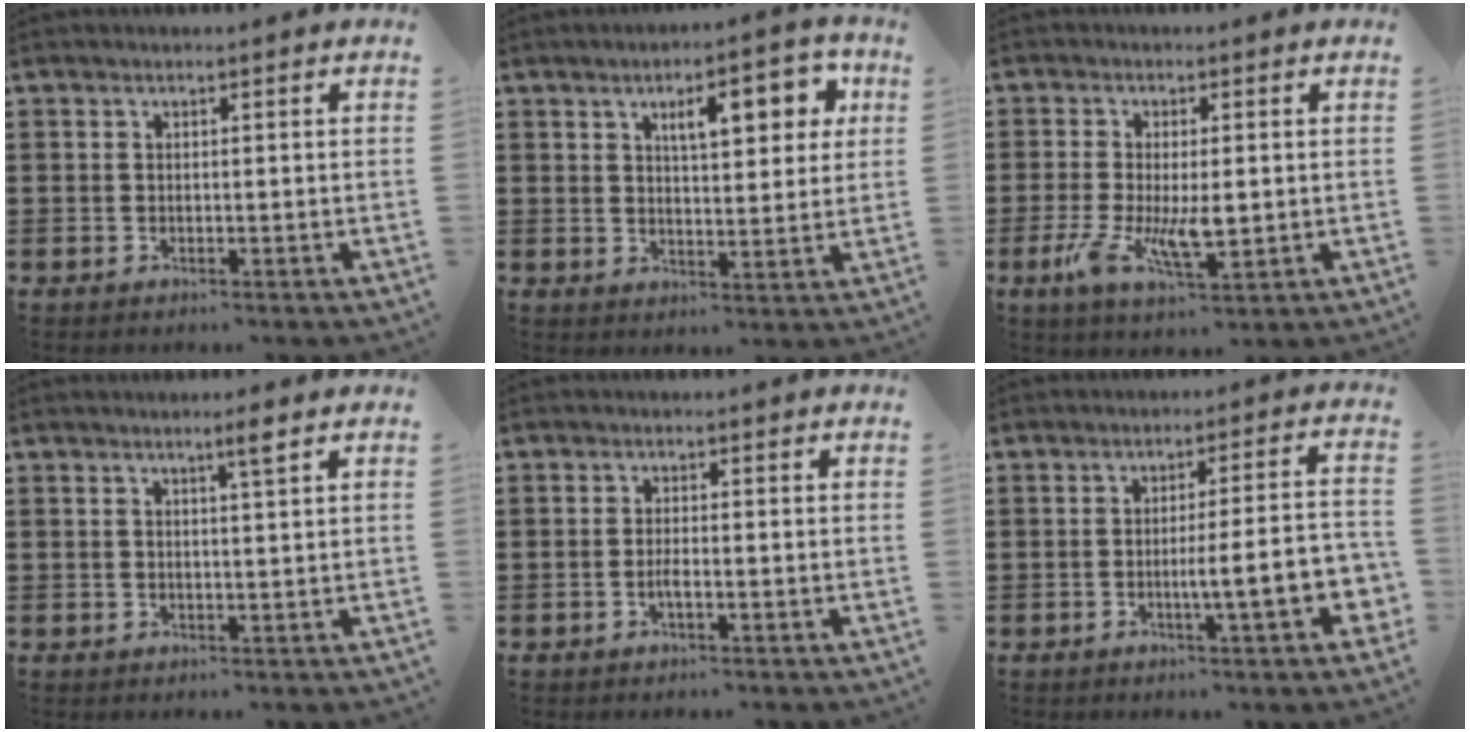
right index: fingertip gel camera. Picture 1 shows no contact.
{"total": 8.2, "force": [3.7, 3.2, 6.6], "torque": [-0.091, -0.006, 0.053]}
{"total": 7.8, "force": [-1.2, 3.2, 7.0], "torque": [-0.146, -0.009, -0.017]}
{"total": 2.1, "force": [1.3, -0.3, 1.7], "torque": [-0.025, -0.006, 0.019]}
{"total": 1.7, "force": [-0.7, 0.2, 1.5], "torque": [-0.035, -0.003, -0.015]}
{"total": 8.9, "force": [-2.4, 1.1, 8.5], "torque": [-0.131, -0.009, -0.041]}